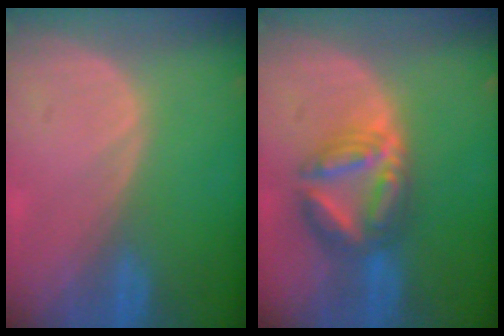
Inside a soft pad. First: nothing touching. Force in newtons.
{"total": 7.3, "press": 7.3, "slide": 0.6}